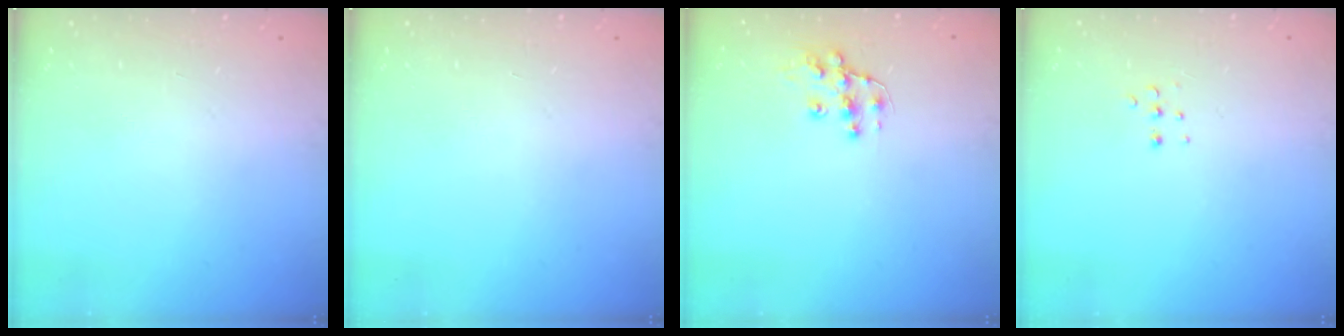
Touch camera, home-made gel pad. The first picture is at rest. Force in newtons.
{"total": 0.0}
{"total": 10.2, "press": 10.2, "slide": 0.8}
{"total": 3.8, "press": 3.7, "slide": 0.9}